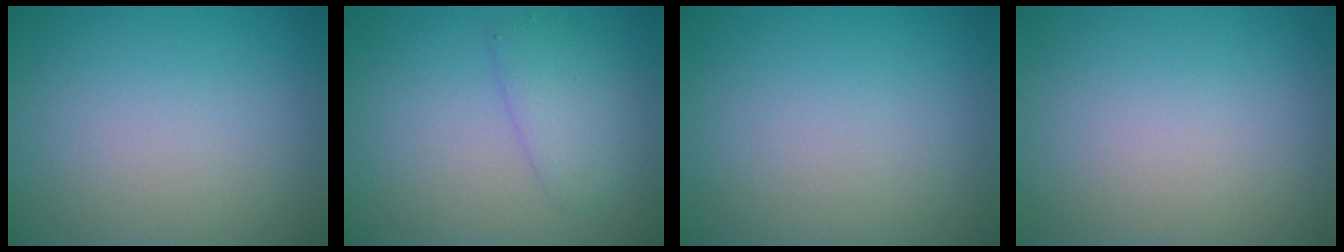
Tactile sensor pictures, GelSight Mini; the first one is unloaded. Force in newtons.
{"total": 2.8, "press": 2.8, "slide": 0.1}
{"total": 0.0}
{"total": 0.0}